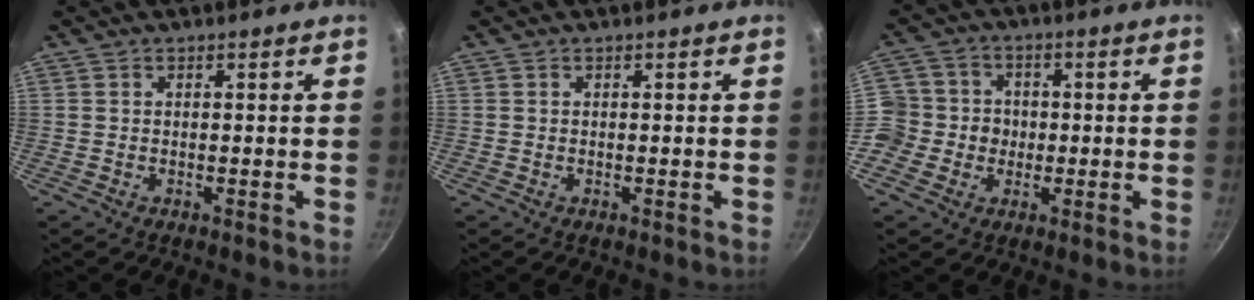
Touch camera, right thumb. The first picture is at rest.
{"total": 0.0}
{"total": 9.2, "force": [-1.6, 8.6, 2.7], "torque": [-0.020, 0.022, -0.046]}